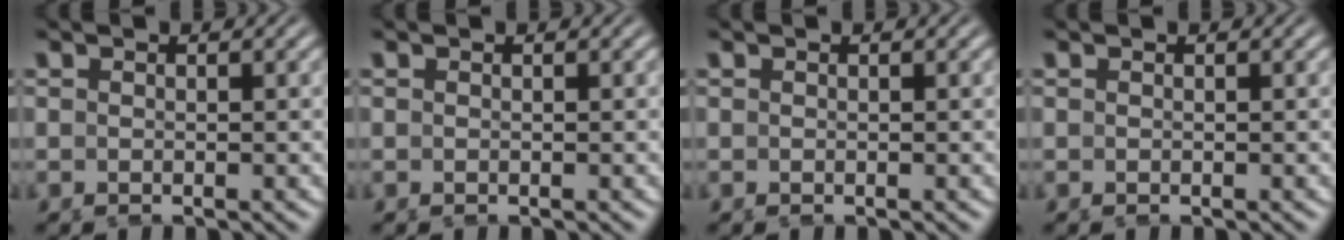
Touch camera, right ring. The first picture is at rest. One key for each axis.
{"total": 0.0}
{"total": 0.0}
{"total": 0.0}